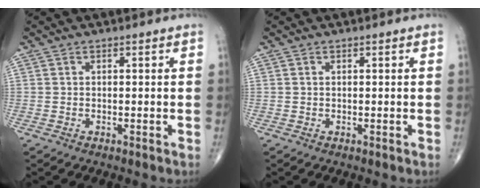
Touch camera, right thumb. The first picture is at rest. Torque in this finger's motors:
{"motor_torque": [0.04, -0.01, 0.04, 0.02, 0.00]}